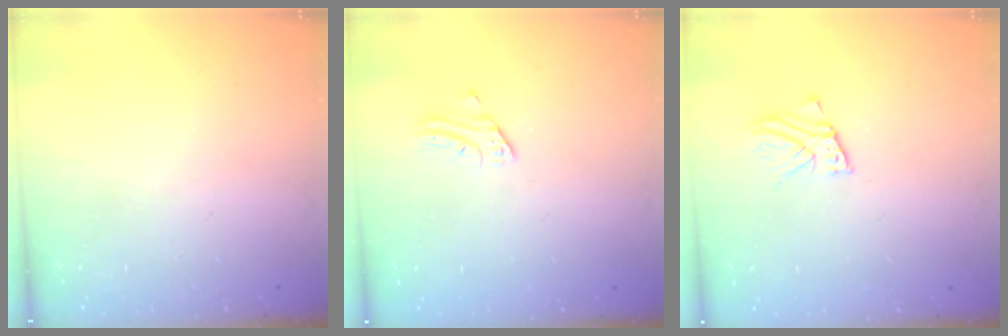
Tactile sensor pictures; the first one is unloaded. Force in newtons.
{"total": 1.5, "press": 1.5, "slide": 0.1}
{"total": 2.8, "press": 2.8, "slide": 0.2}